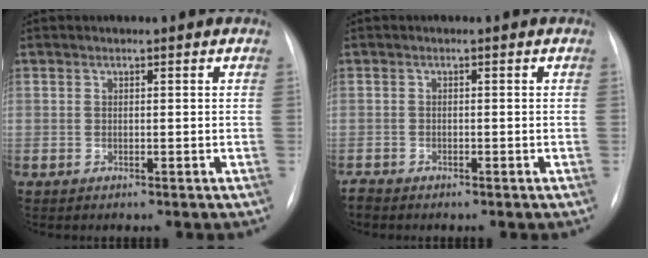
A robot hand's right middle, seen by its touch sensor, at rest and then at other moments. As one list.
[{"total": 1.2, "force": [-1.1, 0.4, 0.1], "torque": [-0.005, -0.002, -0.019]}]